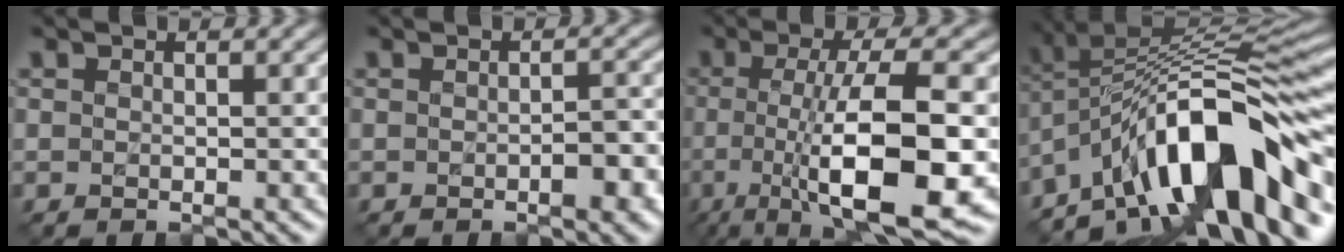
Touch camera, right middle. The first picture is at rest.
{"total": 2.5, "force": [-0.8, 1.1, 2.1], "torque": [-0.034, -0.001, -0.010]}
{"total": 11.9, "force": [-2.0, 3.0, 11.4], "torque": [-0.172, -0.004, -0.035]}
{"total": 12.9, "force": [-6.5, 3.8, 10.5], "torque": [-0.151, 0.023, -0.119]}